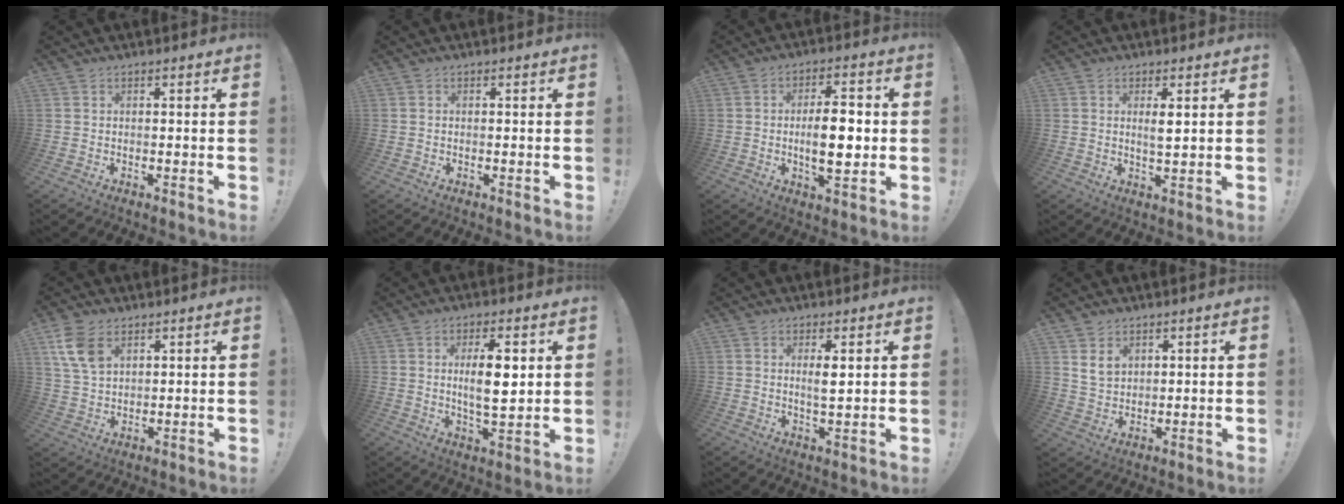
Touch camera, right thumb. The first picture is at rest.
{"total": 0.0}
{"total": 10.8, "force": [-0.8, 4.2, 9.9], "torque": [-0.157, -0.004, -0.022]}
{"total": 3.4, "force": [1.2, 0.8, 3.1], "torque": [-0.047, -0.010, 0.018]}
{"total": 9.5, "force": [4.7, 6.0, 5.8], "torque": [-0.114, -0.006, 0.094]}
{"total": 10.0, "force": [2.1, 3.3, 9.2], "torque": [-0.154, -0.011, 0.027]}
{"total": 3.7, "force": [1.3, 0.9, 3.4], "torque": [-0.054, -0.010, 0.019]}
{"total": 6.1, "force": [3.1, 4.4, 2.9], "torque": [-0.045, -0.008, 0.060]}